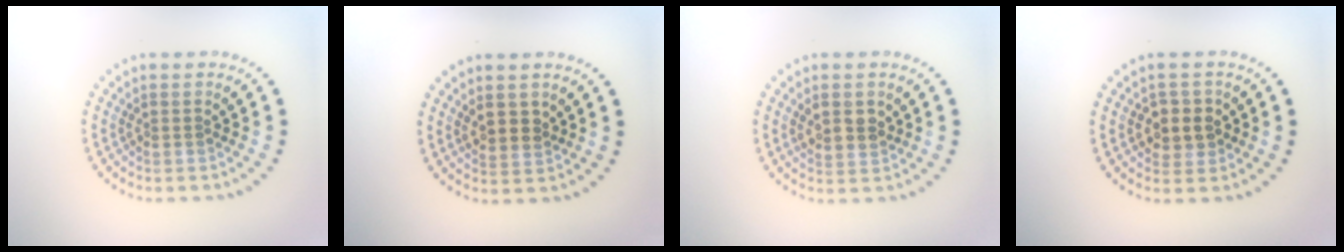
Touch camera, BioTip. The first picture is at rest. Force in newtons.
{"total": 1.5, "press": 1.3, "slide": 0.6}
{"total": 2.3, "press": 2.1, "slide": 0.8}
{"total": 2.8, "press": 2.7, "slide": 0.7}